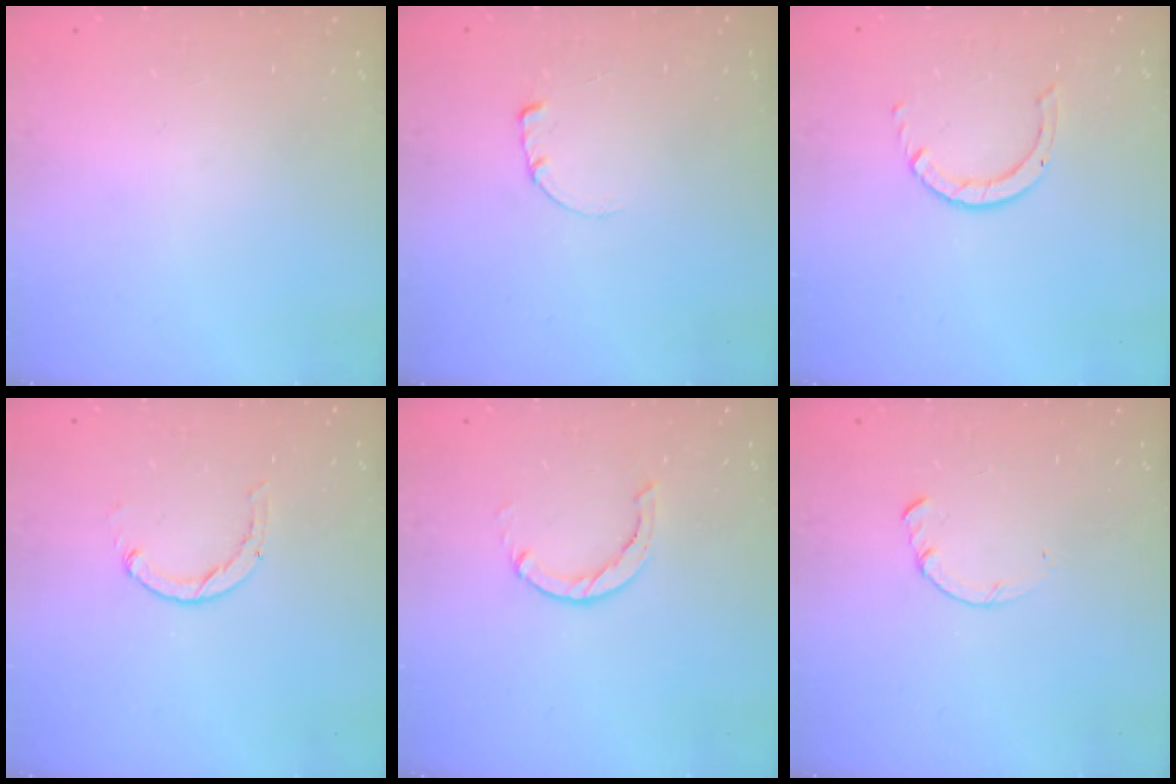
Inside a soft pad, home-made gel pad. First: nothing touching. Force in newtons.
{"total": 0.6, "press": 0.5, "slide": 0.2}
{"total": 1.4, "press": 1.4, "slide": 0.2}
{"total": 0.8, "press": 0.8, "slide": 0.2}
{"total": 0.0}
{"total": 0.7, "press": 0.6, "slide": 0.2}